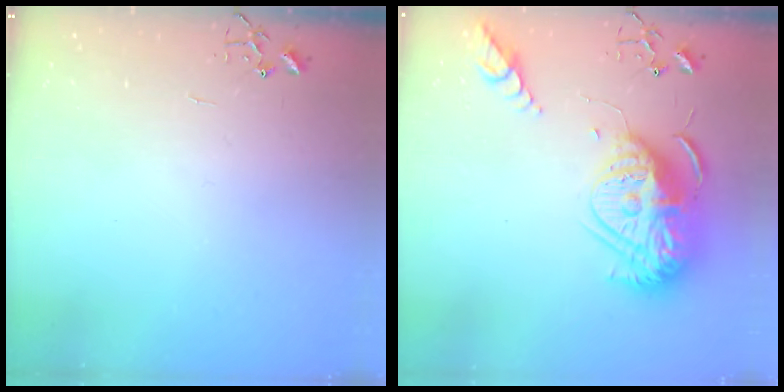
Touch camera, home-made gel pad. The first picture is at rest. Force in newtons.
{"total": 18.9, "press": 18.8, "slide": 2.1}